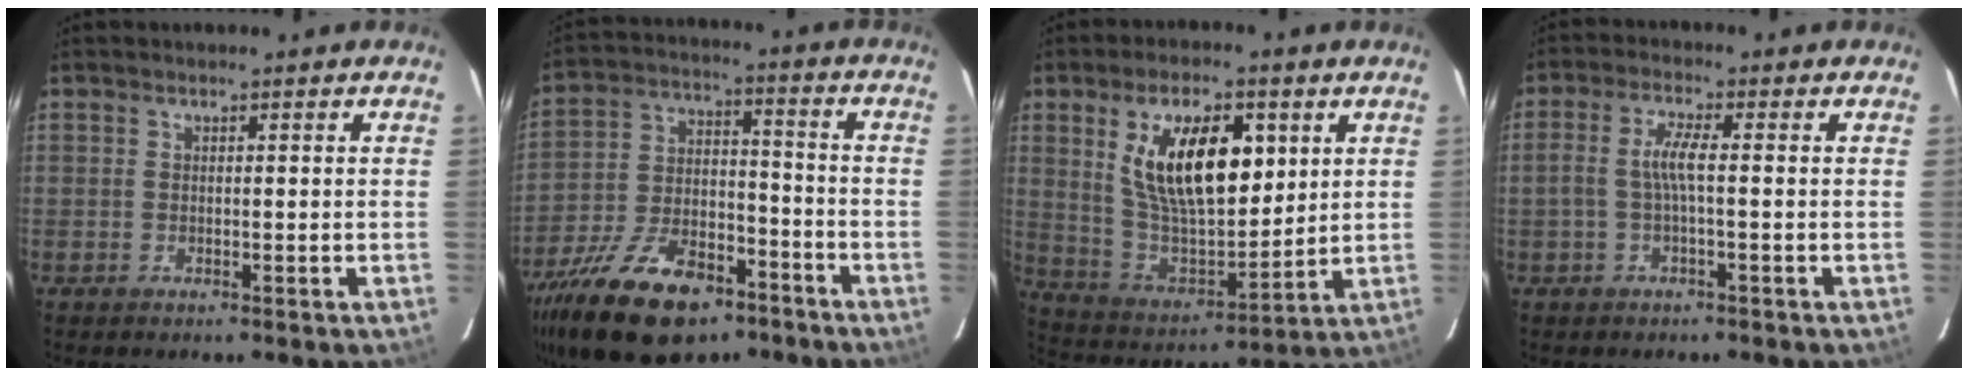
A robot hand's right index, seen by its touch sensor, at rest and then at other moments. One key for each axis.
{"total": 21.7, "fx": -14.0, "fy": 10.7, "fz": 12.7, "tx": -0.261, "ty": -0.013, "tz": -0.227}
{"total": 18.3, "fx": 6.1, "fy": 8.4, "fz": 15.1, "tx": -0.269, "ty": 0.003, "tz": 0.122}
{"total": 4.0, "fx": -0.6, "fy": 0.3, "fz": 3.9, "tx": -0.083, "ty": 0.006, "tz": -0.010}